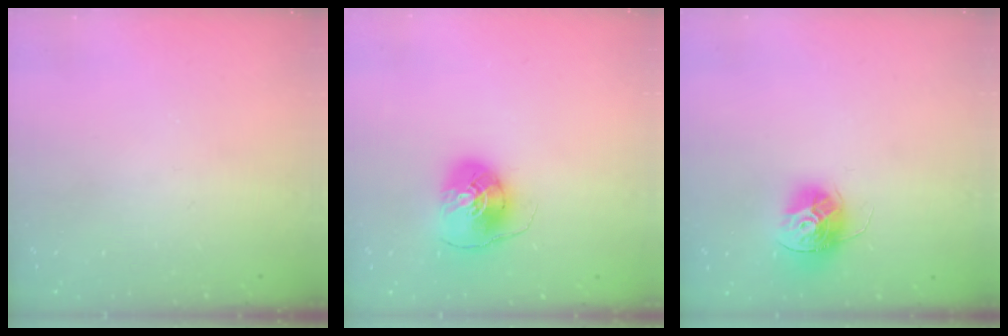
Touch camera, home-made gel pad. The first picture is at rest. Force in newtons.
{"total": 8.5, "press": 8.4, "slide": 1.3}
{"total": 12.2, "press": 12.2, "slide": 0.4}